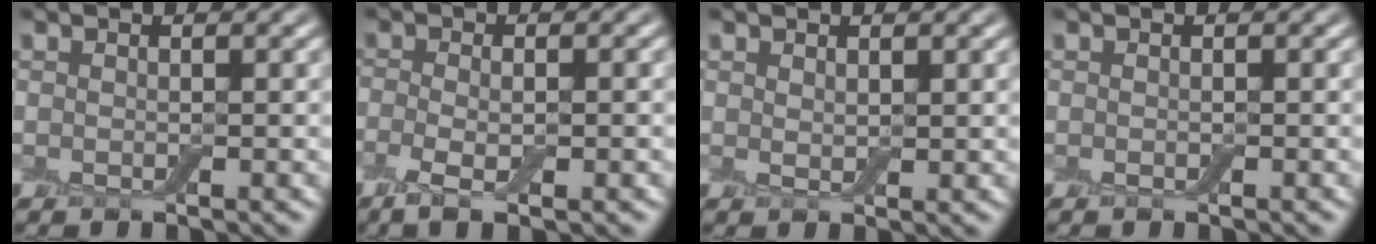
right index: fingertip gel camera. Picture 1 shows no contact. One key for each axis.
{"total": 4.0, "fx": -1.6, "fy": 1.5, "fz": 3.3, "tx": -0.061, "ty": -0.009, "tz": -0.027}
{"total": 0.8, "fx": 0.6, "fy": 0.4, "fz": 0.4, "tx": -0.010, "ty": -0.001, "tz": 0.013}
{"total": 0.0}